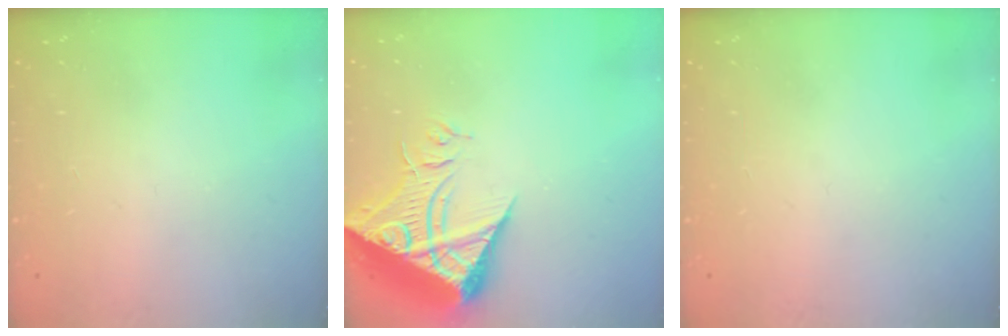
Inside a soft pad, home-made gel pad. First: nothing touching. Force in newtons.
{"total": 19.4, "press": 19.3, "slide": 2.1}
{"total": 0.0}